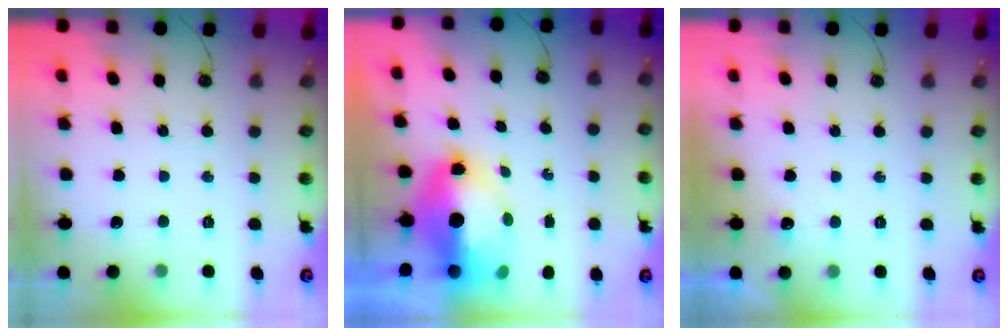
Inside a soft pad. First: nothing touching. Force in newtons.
{"total": 11.9, "press": 11.8, "slide": 1.7}
{"total": 4.7, "press": 4.5, "slide": 1.3}